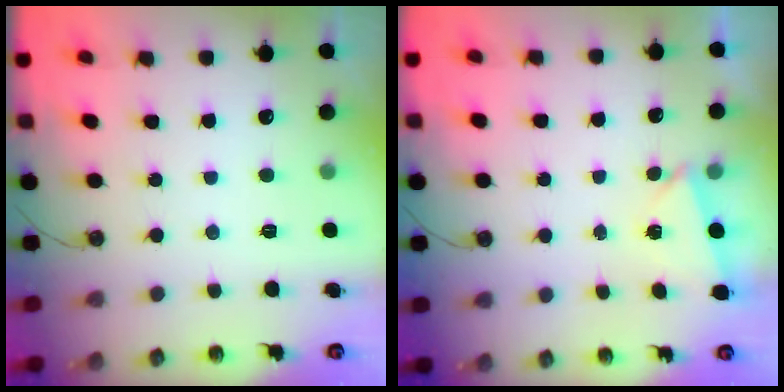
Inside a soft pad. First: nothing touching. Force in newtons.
{"total": 1.6, "press": 0.9, "slide": 1.2}